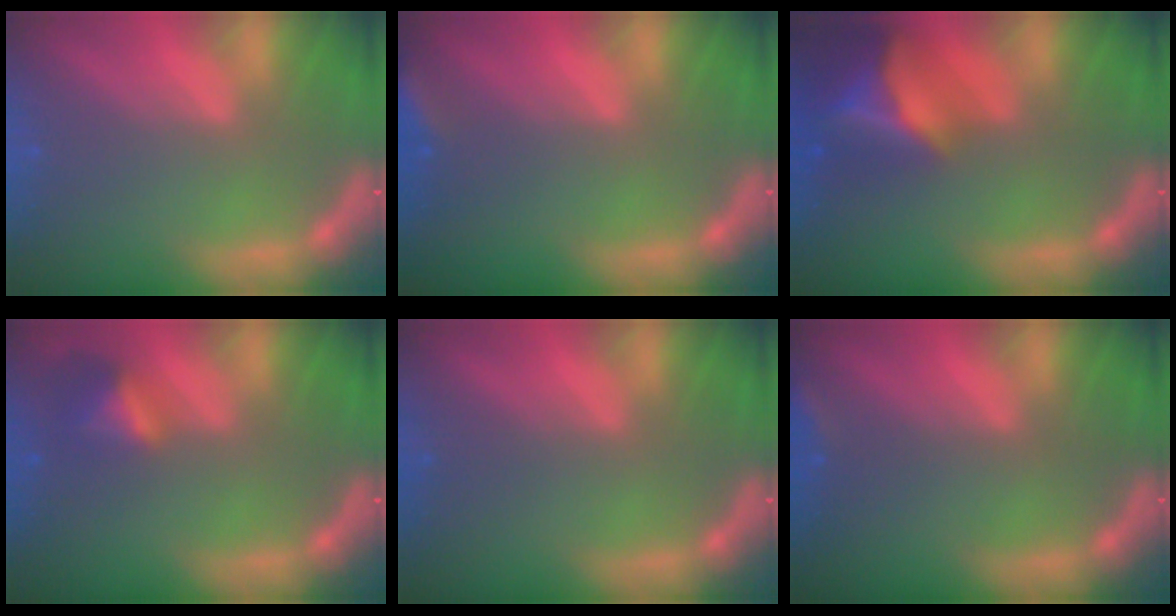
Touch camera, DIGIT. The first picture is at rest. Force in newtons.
{"total": 2.9}
{"total": 9.4}
{"total": 2.9}
{"total": 0.0}
{"total": 1.4}